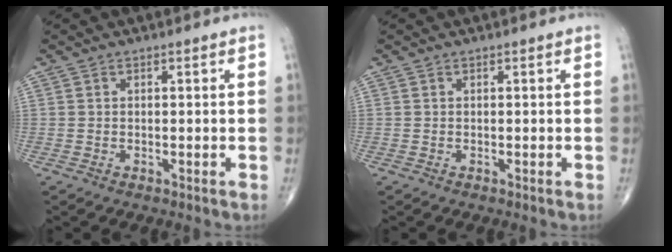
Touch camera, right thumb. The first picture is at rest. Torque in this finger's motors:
{"motor_torque": [0.00, 0.00, 0.00, 0.00, 0.00]}